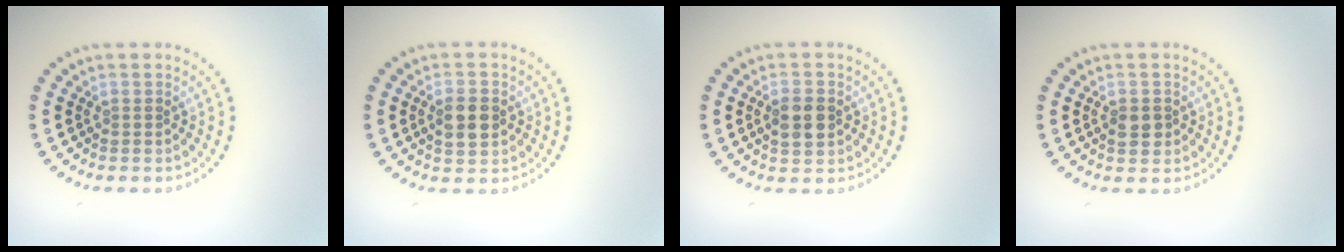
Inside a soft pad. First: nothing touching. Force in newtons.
{"total": 2.9, "press": 2.9, "slide": 0.1}
{"total": 2.9, "press": 2.9, "slide": 0.1}
{"total": 1.8, "press": 1.8, "slide": 0.3}